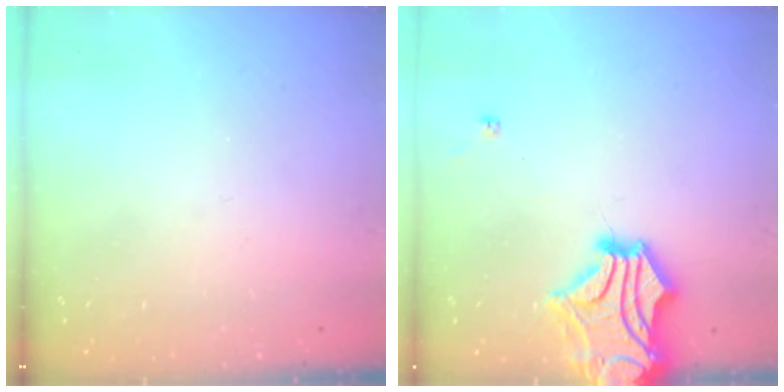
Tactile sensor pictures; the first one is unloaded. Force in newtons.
{"total": 7.3, "press": 6.9, "slide": 2.2}